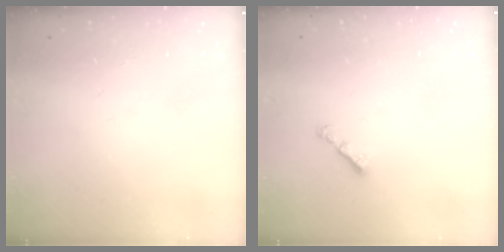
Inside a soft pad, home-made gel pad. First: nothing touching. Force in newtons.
{"total": 2.9, "press": 2.8, "slide": 0.6}